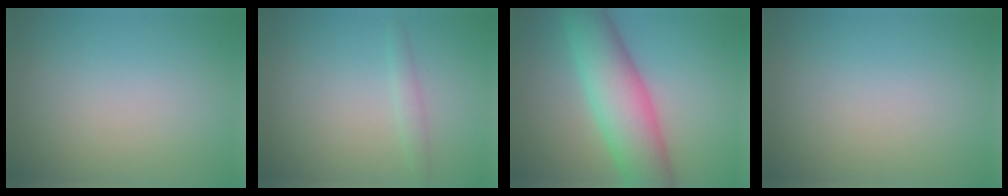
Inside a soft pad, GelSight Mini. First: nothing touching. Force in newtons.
{"total": 1.3, "press": 1.3, "slide": 0.0}
{"total": 9.0, "press": 9.0, "slide": 0.3}
{"total": 0.0}